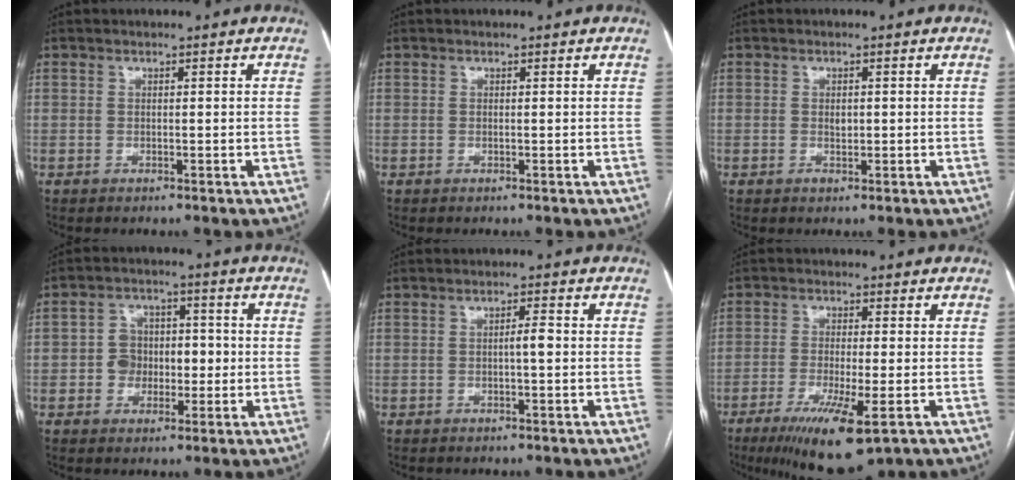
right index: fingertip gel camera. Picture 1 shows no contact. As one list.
[{"total": 0.0}, {"total": 1.3, "force": [-0.1, 0.8, 1.0], "torque": [-0.018, 0.000, 0.000]}, {"total": 6.0, "force": [-0.8, 5.1, 3.1], "torque": [-0.048, 0.027, -0.012]}, {"total": 1.9, "force": [-0.2, 0.2, 1.9], "torque": [-0.031, 0.003, -0.004]}, {"total": 11.0, "force": [-5.6, 1.8, 9.4], "torque": [-0.160, -0.030, -0.087]}]